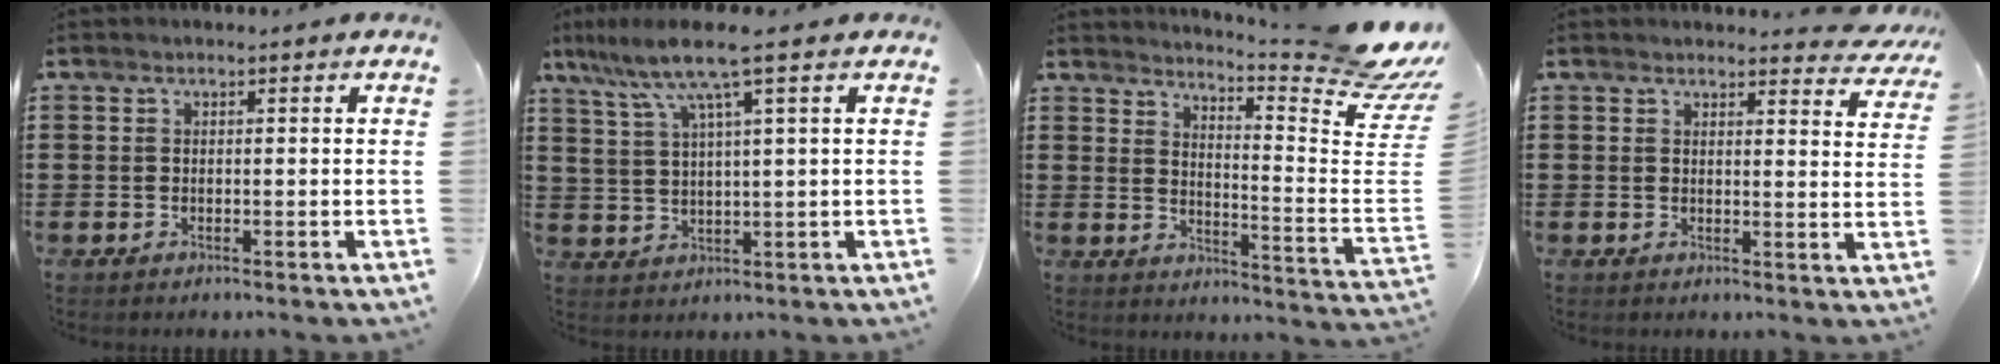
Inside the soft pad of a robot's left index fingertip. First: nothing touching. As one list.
[{"total": 7.9, "force": [4.7, 0.3, 6.4], "torque": [-0.144, -0.013, 0.077]}, {"total": 8.8, "force": [7.2, 1.1, 4.9], "torque": [-0.081, -0.064, 0.119]}, {"total": 3.0, "force": [2.9, 0.2, 0.7], "torque": [-0.009, -0.017, 0.051]}]